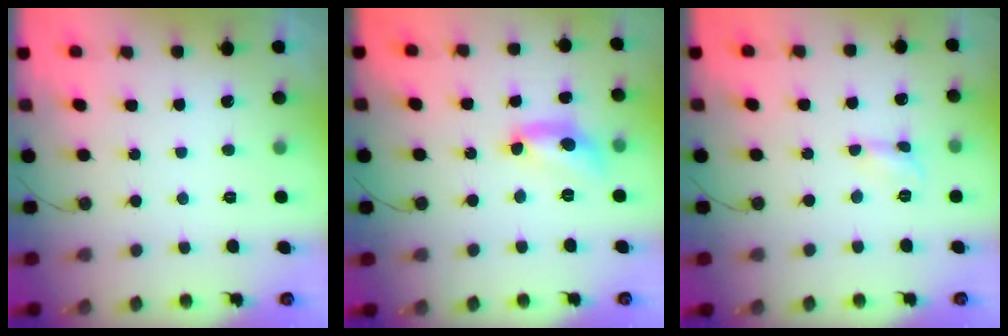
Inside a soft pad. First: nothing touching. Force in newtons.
{"total": 12.2, "press": 12.1, "slide": 0.8}
{"total": 2.7, "press": 2.7, "slide": 0.2}